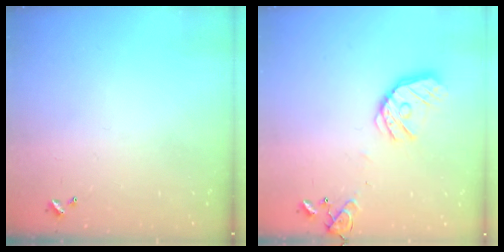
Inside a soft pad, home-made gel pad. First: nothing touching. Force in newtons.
{"total": 15.8, "press": 15.5, "slide": 2.5}